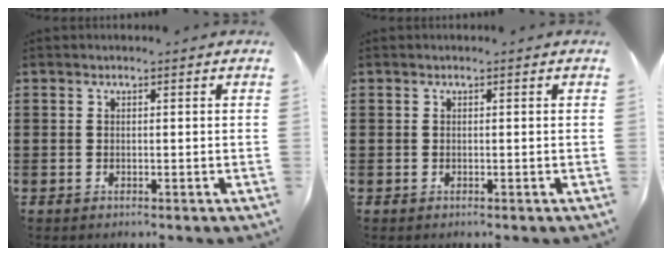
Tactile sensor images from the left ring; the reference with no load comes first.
{"total": 0.0}